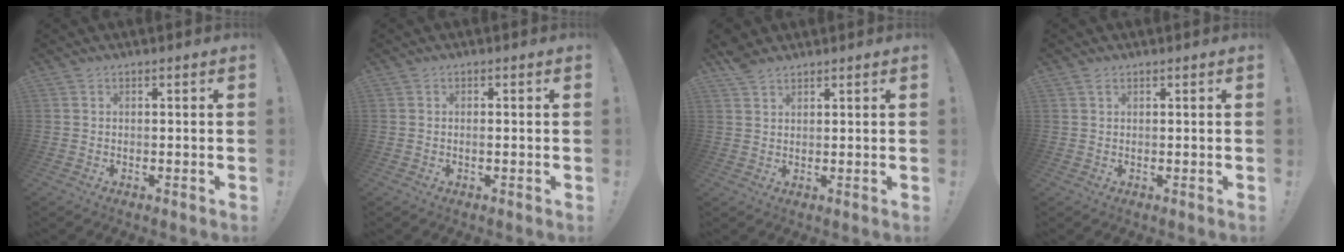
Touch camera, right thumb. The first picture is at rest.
{"total": 0.9, "force": [-0.5, 0.1, 0.7], "torque": [-0.013, 0.000, -0.008]}
{"total": 3.8, "force": [3.1, 1.6, 1.5], "torque": [-0.018, -0.018, 0.059]}
{"total": 1.1, "force": [0.7, 0.6, 0.5], "torque": [-0.006, -0.001, 0.013]}